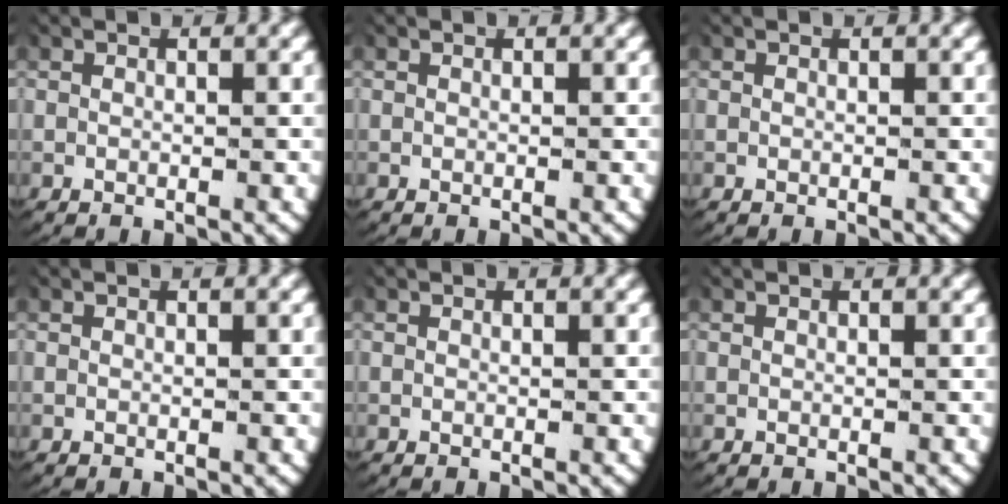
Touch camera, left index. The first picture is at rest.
{"total": 0.0}
{"total": 0.0}
{"total": 0.0}
{"total": 0.0}
{"total": 0.0}